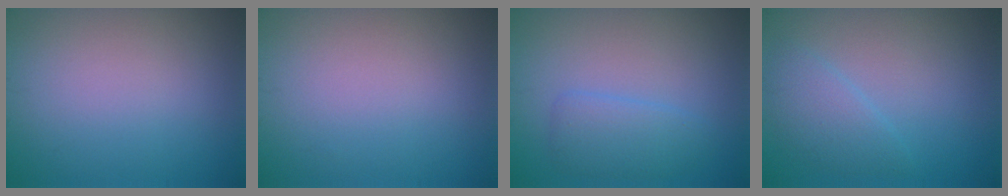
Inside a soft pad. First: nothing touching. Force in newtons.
{"total": 0.0}
{"total": 2.5, "press": 2.5, "slide": 0.1}
{"total": 2.3, "press": 2.3, "slide": 0.3}